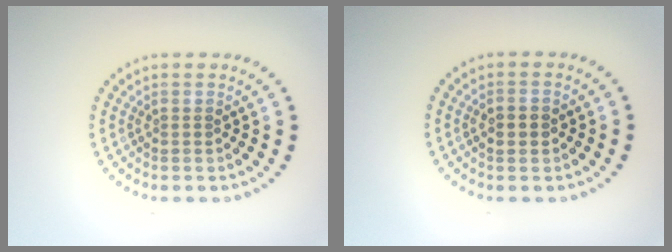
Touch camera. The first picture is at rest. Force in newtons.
{"total": 2.2, "press": 2.2, "slide": 0.2}